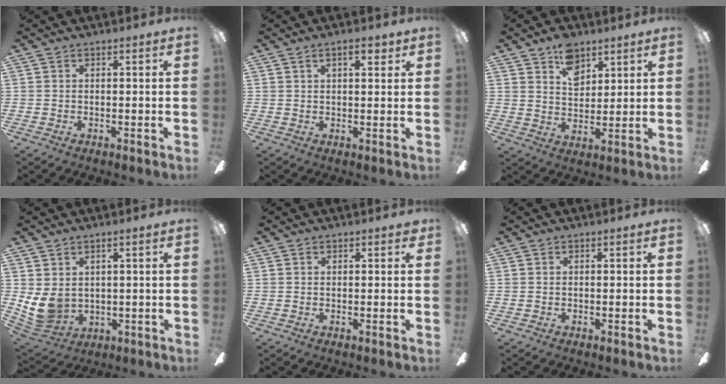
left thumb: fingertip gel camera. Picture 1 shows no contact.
{"total": 4.2, "force": [2.3, 1.4, 3.2], "torque": [-0.035, -0.010, 0.032]}
{"total": 8.5, "force": [5.6, 5.1, 3.8], "torque": [-0.044, -0.022, 0.097]}
{"total": 8.4, "force": [1.2, 6.3, 5.5], "torque": [-0.132, -0.014, 0.025]}
{"total": 1.0, "force": [0.6, 0.5, 0.5], "torque": [-0.003, 0.000, 0.010]}
{"total": 0.0}